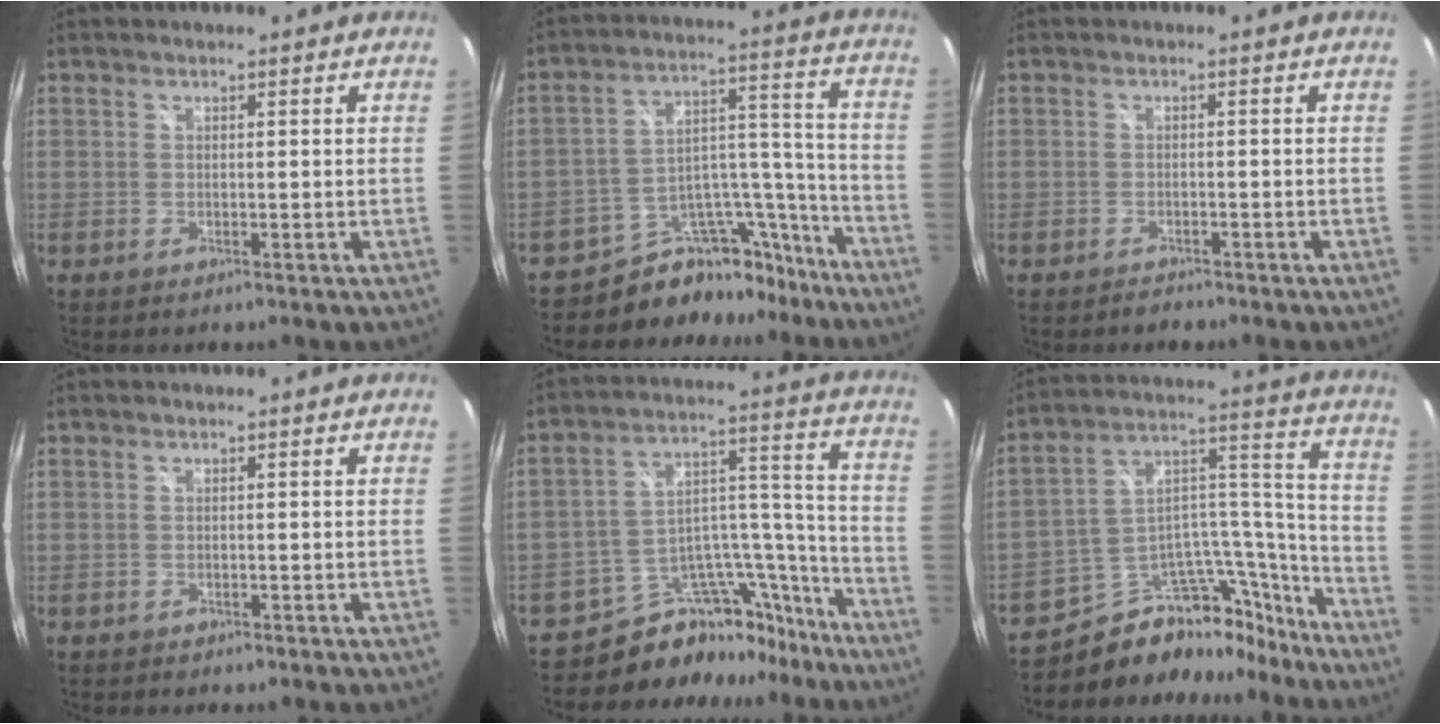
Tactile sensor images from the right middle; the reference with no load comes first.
{"total": 14.7, "force": [-12.8, 6.8, 2.5], "torque": [-0.032, 0.077, -0.189]}
{"total": 1.5, "force": [-1.4, 0.7, 0.0], "torque": [-0.003, 0.005, -0.020]}
{"total": 0.8, "force": [-0.7, 0.4, 0.2], "torque": [-0.007, 0.001, -0.008]}
{"total": 16.3, "force": [-14.2, 7.4, 2.7], "torque": [-0.035, 0.084, -0.210]}
{"total": 23.2, "force": [-18.5, 10.9, 8.9], "torque": [-0.137, 0.083, -0.267]}